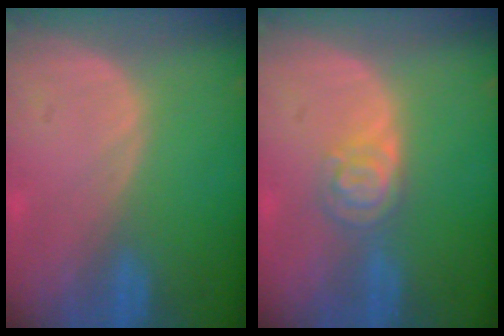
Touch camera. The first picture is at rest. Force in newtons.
{"total": 4.6, "press": 3.9, "slide": 2.4}